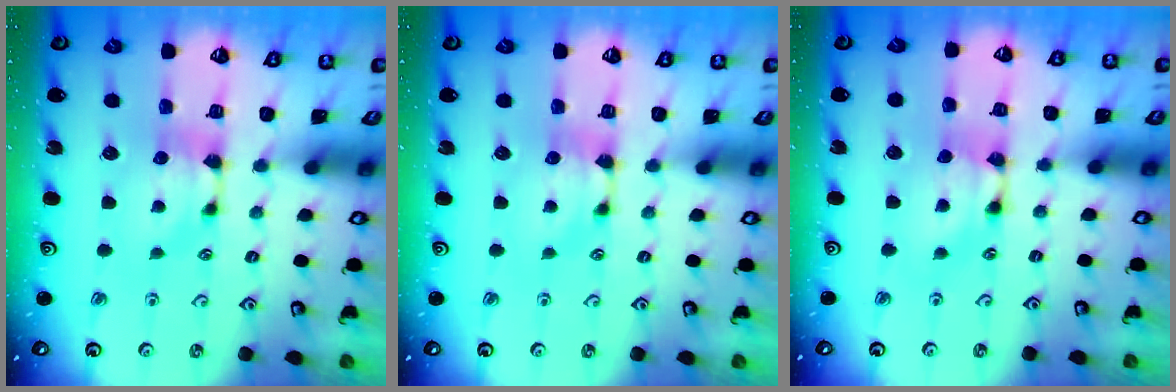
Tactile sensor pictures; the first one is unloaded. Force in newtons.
{"total": 0.0}
{"total": 2.1, "press": 2.1, "slide": 0.1}